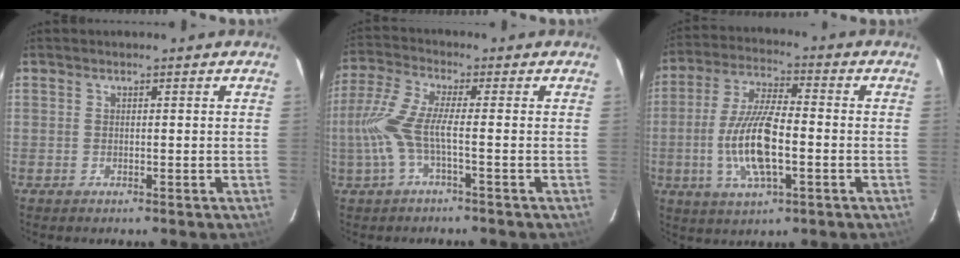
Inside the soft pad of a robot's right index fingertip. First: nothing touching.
{"total": 7.8, "force": [-2.1, 0.8, 7.5], "torque": [-0.181, 0.001, -0.039]}
{"total": 13.3, "force": [-2.9, 4.3, 12.2], "torque": [-0.252, -0.003, -0.055]}